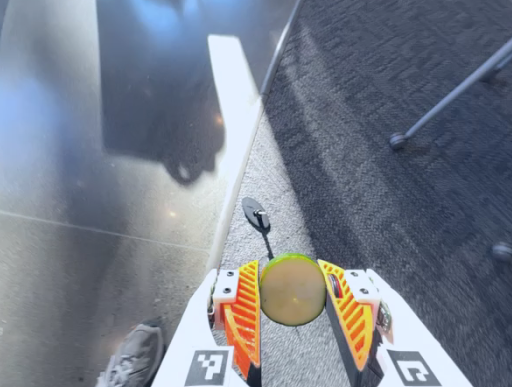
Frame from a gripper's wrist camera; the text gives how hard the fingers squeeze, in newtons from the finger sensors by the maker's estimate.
{"total": 9.4, "left": 9.8, "right": 9.0}